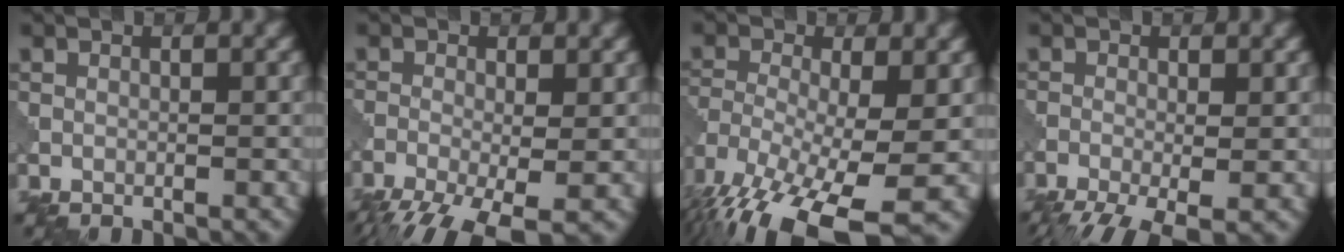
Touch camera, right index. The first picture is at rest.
{"total": 8.6, "force": [-5.1, 2.9, 6.3], "torque": [-0.125, -0.035, -0.086]}
{"total": 14.3, "force": [-8.1, 5.0, 10.7], "torque": [-0.218, -0.022, -0.126]}
{"total": 6.2, "force": [-3.6, 1.9, 4.7], "torque": [-0.091, -0.018, -0.062]}